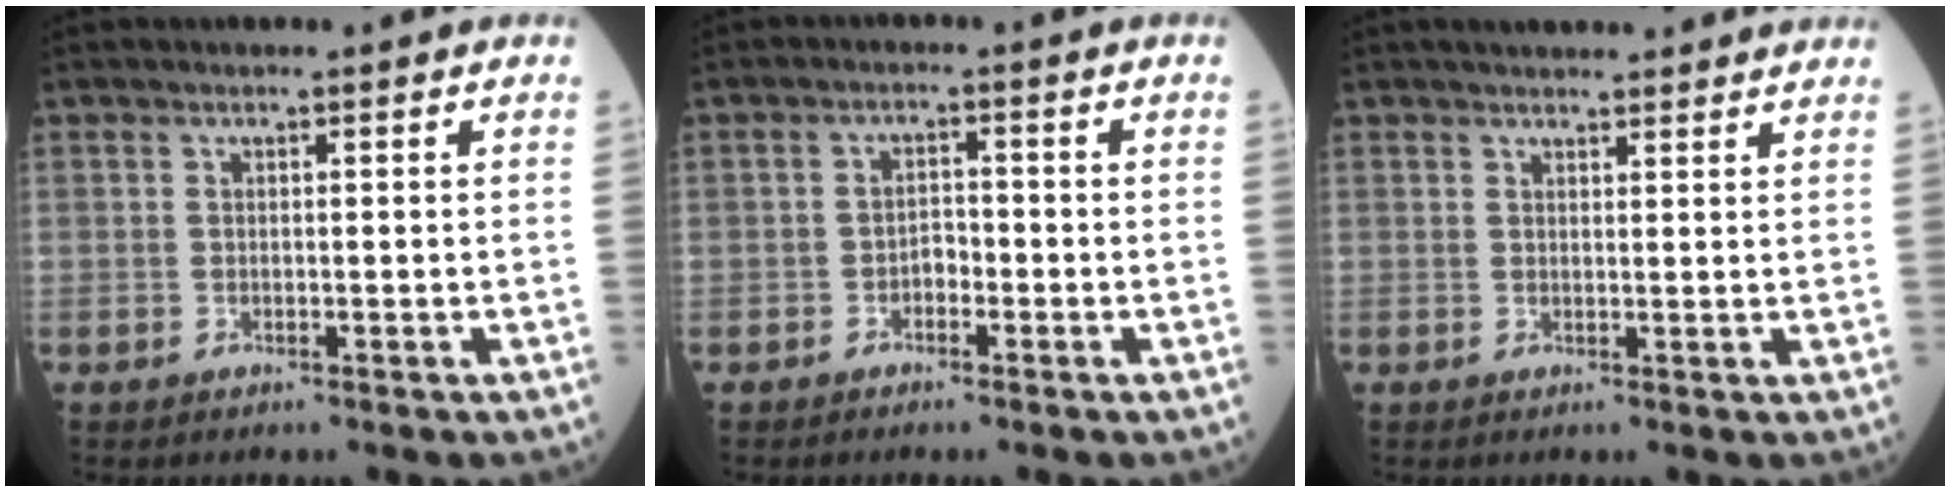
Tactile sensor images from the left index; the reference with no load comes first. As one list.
[{"total": 2.0, "force": [-1.0, 1.0, 1.3], "torque": [-0.017, 0.006, -0.022]}, {"total": 9.9, "force": [8.9, 1.8, 3.9], "torque": [-0.047, 0.027, 0.108]}]